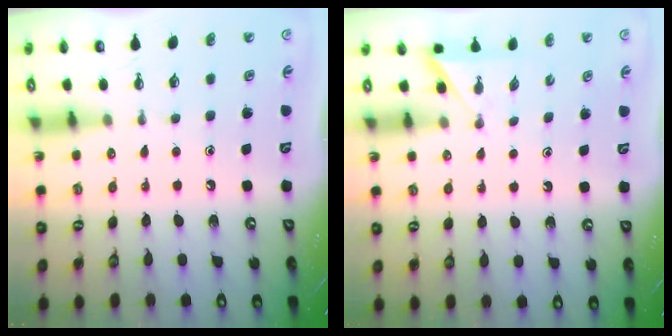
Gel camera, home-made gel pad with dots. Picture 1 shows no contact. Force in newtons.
{"total": 2.5, "press": 2.5, "slide": 0.2}